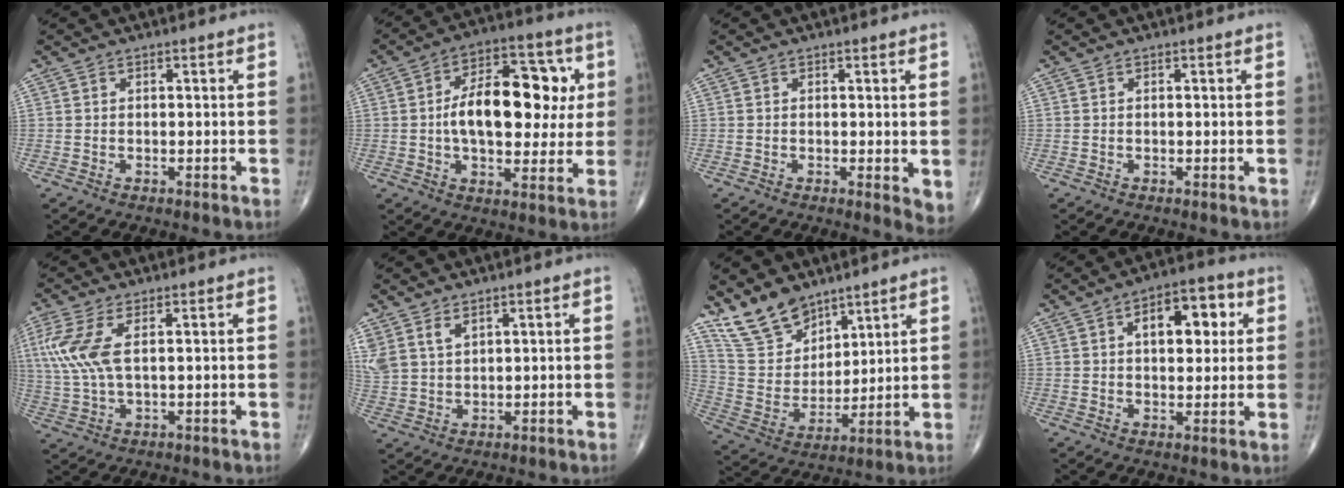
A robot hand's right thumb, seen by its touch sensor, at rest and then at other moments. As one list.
[{"total": 18.7, "force": [1.9, 10.4, 15.4], "torque": [-0.201, 0.020, 0.026]}, {"total": 3.6, "force": [0.1, 1.1, 3.4], "torque": [-0.047, -0.013, 0.001]}, {"total": 0.0}, {"total": 9.1, "force": [2.4, 3.8, 7.9], "torque": [-0.211, 0.000, 0.053]}, {"total": 6.4, "force": [3.9, 3.5, 3.7], "torque": [-0.076, -0.008, 0.092]}, {"total": 12.4, "force": [9.6, 6.5, 4.3], "torque": [-0.059, -0.058, 0.201]}, {"total": 11.0, "force": [3.1, 6.0, 8.7], "torque": [-0.083, 0.010, 0.040]}]